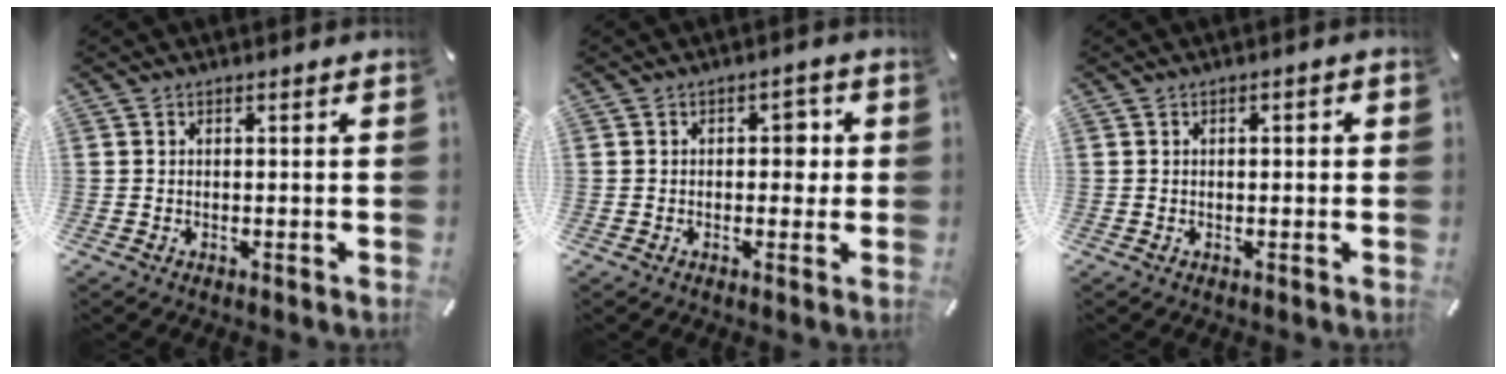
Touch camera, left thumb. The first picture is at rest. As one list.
[{"total": 3.7, "force": [0.1, 2.5, 2.8], "torque": [-0.023, 0.001, -0.010]}, {"total": 1.1, "force": [-0.1, 0.6, 0.9], "torque": [-0.016, 0.004, -0.004]}]